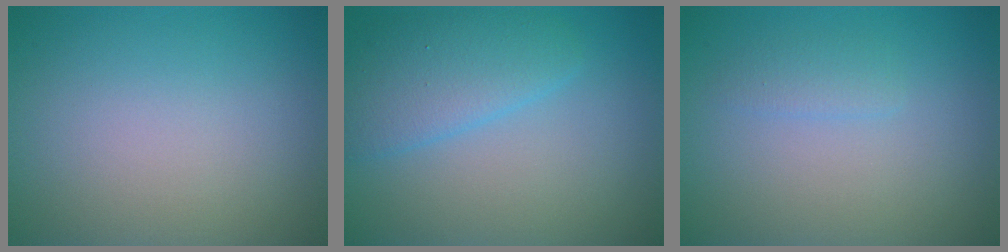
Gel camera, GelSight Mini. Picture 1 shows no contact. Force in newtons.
{"total": 3.8, "press": 3.8, "slide": 0.2}
{"total": 1.1, "press": 1.1, "slide": 0.1}